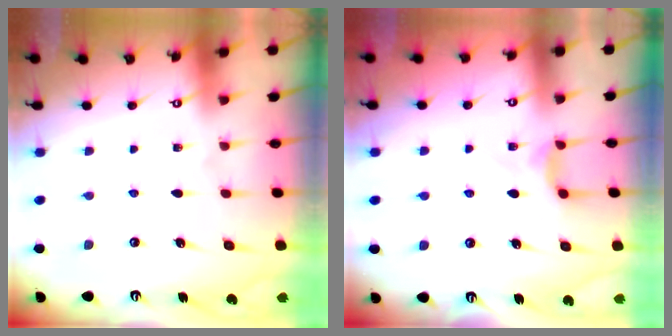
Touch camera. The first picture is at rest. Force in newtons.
{"total": 4.1, "press": 4.1, "slide": 0.6}